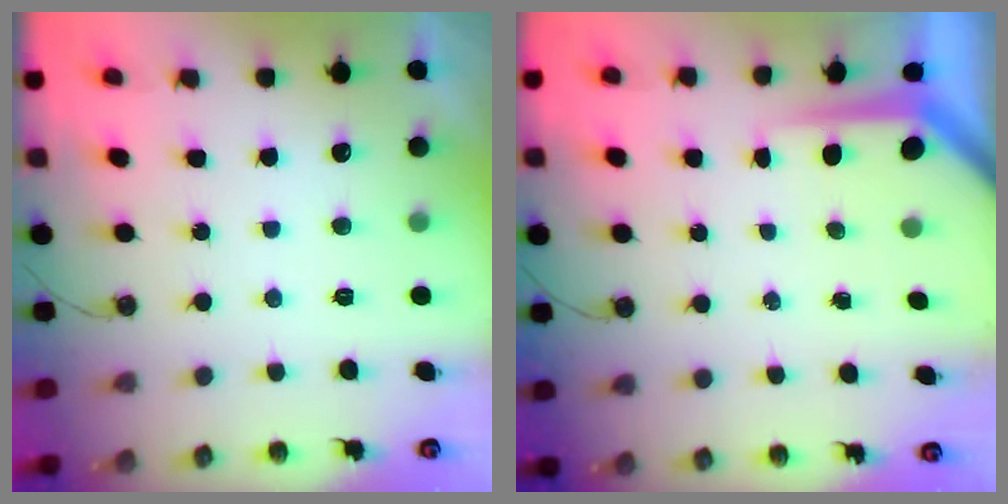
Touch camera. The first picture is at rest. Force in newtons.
{"total": 4.3, "press": 4.3, "slide": 0.4}